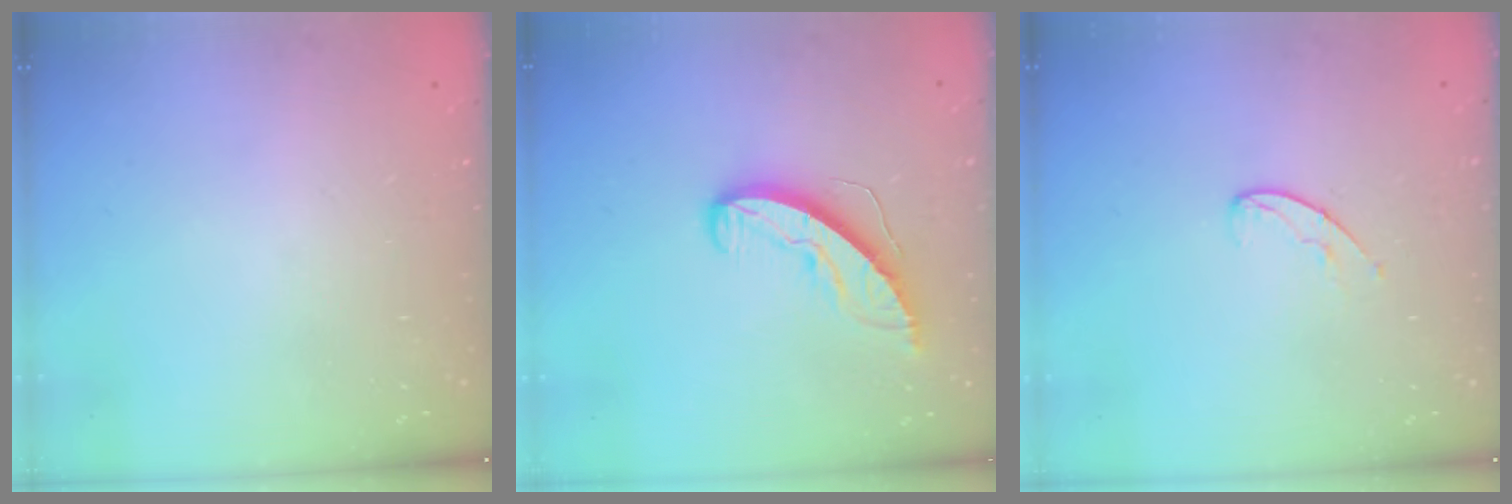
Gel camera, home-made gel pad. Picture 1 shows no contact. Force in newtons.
{"total": 8.3, "press": 8.3, "slide": 0.5}
{"total": 6.6, "press": 6.6, "slide": 0.7}